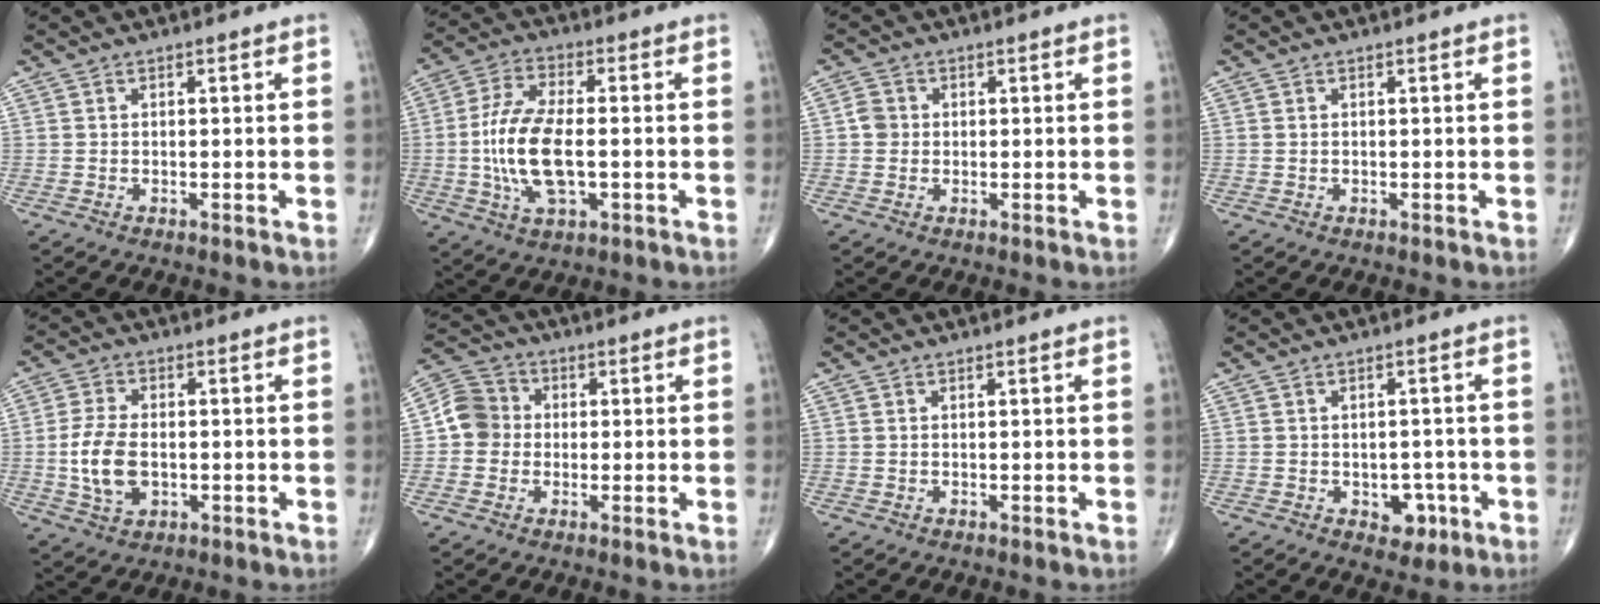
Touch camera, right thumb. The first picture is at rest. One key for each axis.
{"total": 13.3, "fx": -1.5, "fy": 6.2, "fz": 11.7, "tx": -0.239, "ty": 0.012, "tz": -0.027}
{"total": 2.5, "fx": -0.1, "fy": 2.3, "fz": 1.0, "tx": -0.003, "ty": 0.007, "tz": -0.006}
{"total": 0.0}
{"total": 8.6, "fx": -1.1, "fy": 5.3, "fz": 6.7, "tx": -0.131, "ty": 0.005, "tz": -0.017}
{"total": 6.9, "fx": -0.4, "fy": 6.4, "fz": 2.6, "tx": -0.028, "ty": 0.025, "tz": -0.021}
{"total": 0.0}
{"total": 4.6, "fx": -1.7, "fy": 3.3, "fz": 2.7, "tx": -0.006, "ty": 0.014, "tz": -0.016}